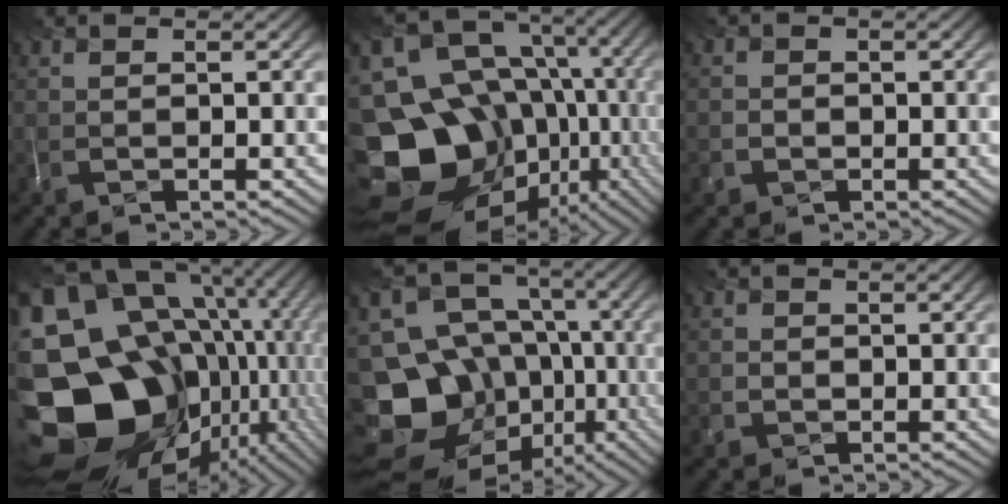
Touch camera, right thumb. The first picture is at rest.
{"total": 19.3, "force": [-6.6, 15.1, 10.0], "torque": [-0.227, -0.050, -0.085]}
{"total": 2.1, "force": [-1.3, 1.4, -0.9], "torque": [0.023, -0.015, -0.028]}
{"total": 21.4, "force": [-3.1, 17.2, 12.3], "torque": [-0.242, -0.040, -0.051]}
{"total": 18.5, "force": [-8.1, 14.5, 8.1], "torque": [-0.183, -0.032, -0.125]}
{"total": 1.8, "force": [-1.0, 1.3, -0.9], "torque": [0.019, -0.013, -0.021]}